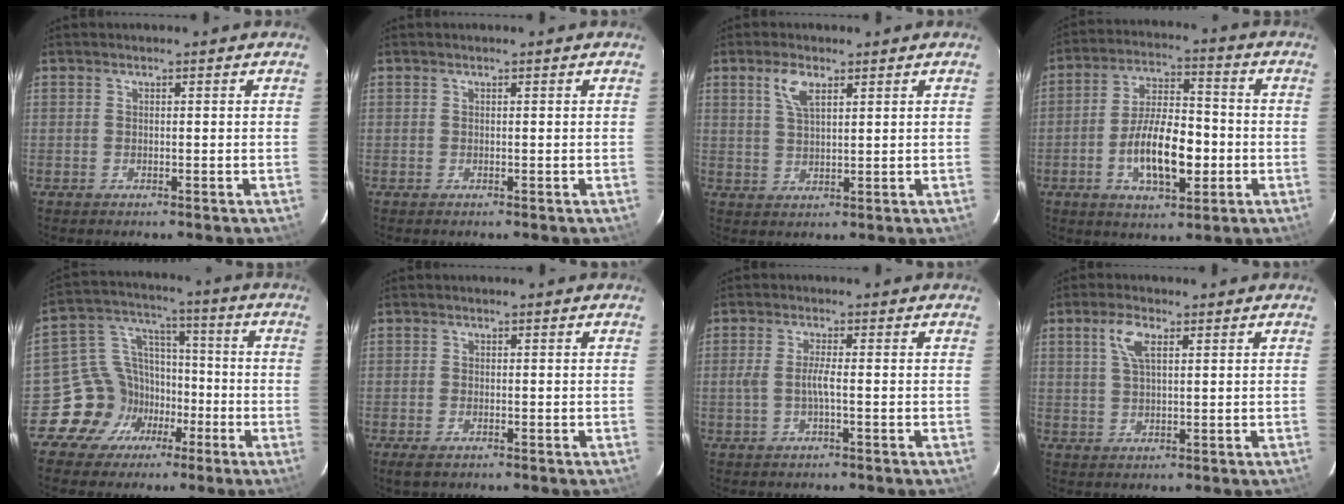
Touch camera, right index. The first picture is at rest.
{"total": 0.0}
{"total": 4.6, "force": [2.5, 1.8, 3.4], "torque": [-0.066, 0.007, 0.050]}
{"total": 12.6, "force": [-3.4, 5.3, 10.9], "torque": [-0.209, 0.006, -0.054]}
{"total": 11.3, "force": [-5.6, 9.7, 1.3], "torque": [-0.029, 0.057, -0.090]}
{"total": 2.2, "force": [-1.5, 0.9, 1.3], "torque": [-0.029, -0.007, -0.029]}
{"total": 2.8, "force": [-0.7, -0.2, 2.7], "torque": [-0.053, 0.002, -0.013]}
{"total": 4.7, "force": [2.0, 1.8, 3.8], "torque": [-0.075, 0.009, 0.039]}